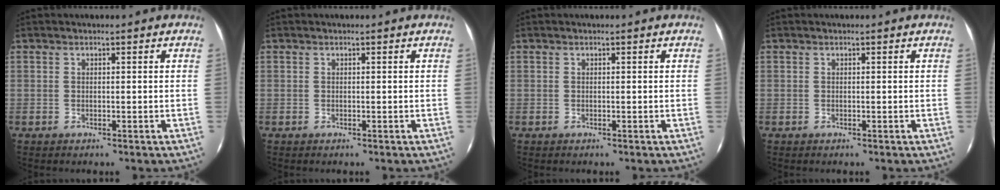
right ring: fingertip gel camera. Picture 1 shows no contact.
{"total": 0.0}
{"total": 0.0}
{"total": 0.0}